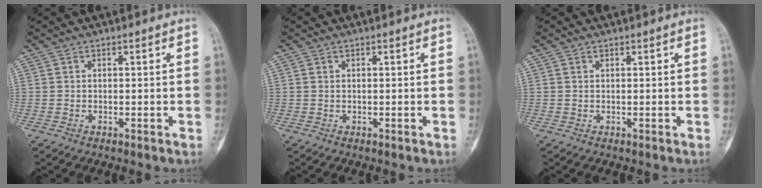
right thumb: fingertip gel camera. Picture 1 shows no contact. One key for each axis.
{"total": 0.0}
{"total": 0.0}